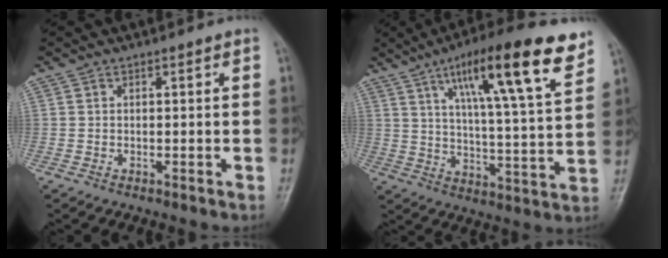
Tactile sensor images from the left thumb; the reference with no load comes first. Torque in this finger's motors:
{"motor_torque": [1.08, 1.06, 1.82, -0.95, 0.42]}